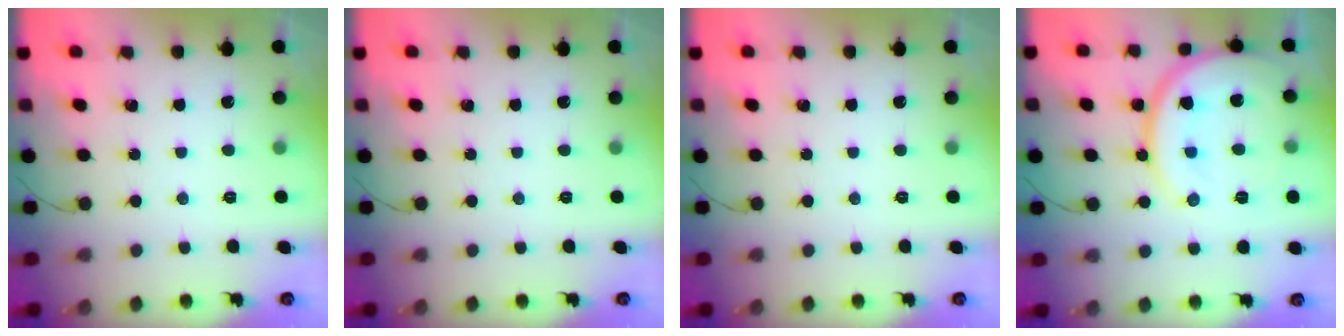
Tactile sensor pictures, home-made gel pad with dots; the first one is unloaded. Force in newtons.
{"total": 0.0}
{"total": 0.0}
{"total": 16.4, "press": 16.3, "slide": 1.8}